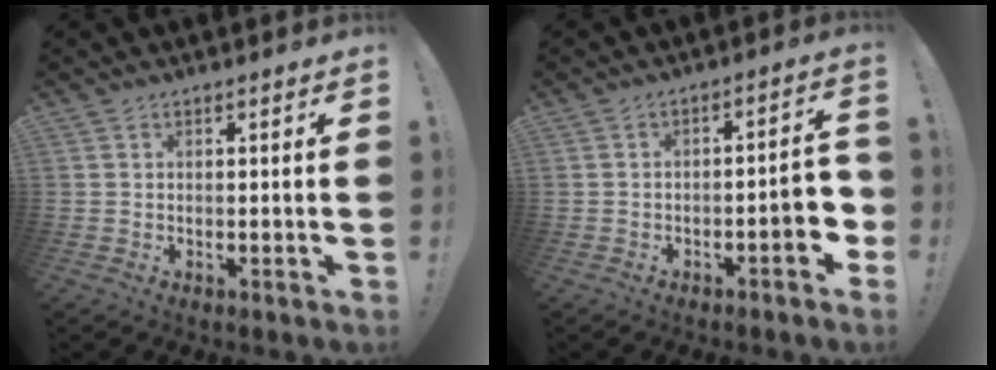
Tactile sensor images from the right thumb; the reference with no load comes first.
{"total": 7.5, "force": [-3.0, 2.1, 6.6], "torque": [-0.083, 0.011, -0.047]}